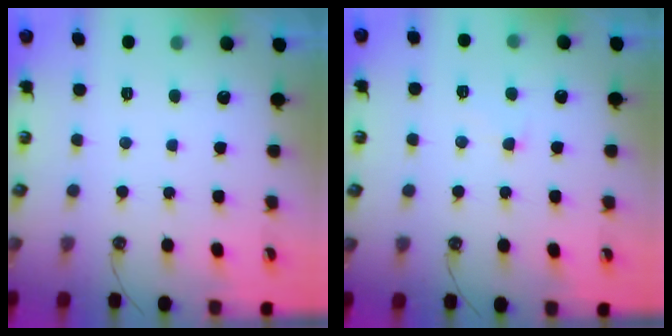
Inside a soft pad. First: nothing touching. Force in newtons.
{"total": 4.5, "press": 4.4, "slide": 0.7}